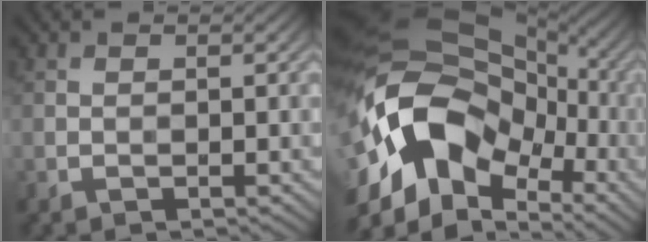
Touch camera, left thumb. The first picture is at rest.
{"total": 18.6, "force": [-4.3, 12.8, 12.8], "torque": [-0.276, -0.014, -0.081]}